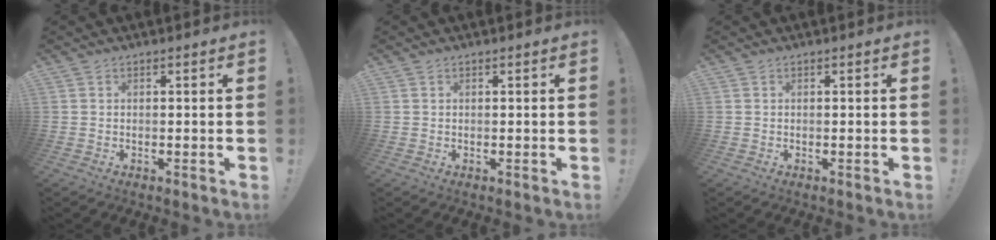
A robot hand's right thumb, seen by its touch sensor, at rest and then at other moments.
{"total": 0.0}
{"total": 0.0}